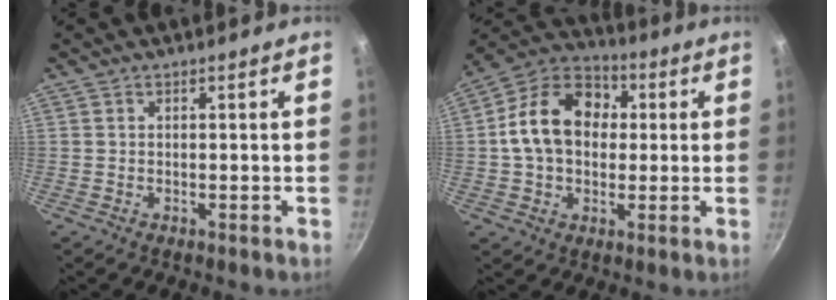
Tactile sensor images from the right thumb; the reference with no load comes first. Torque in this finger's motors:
{"motor_torque": [-0.48, 1.64, 1.22, 0.09, 0.13]}